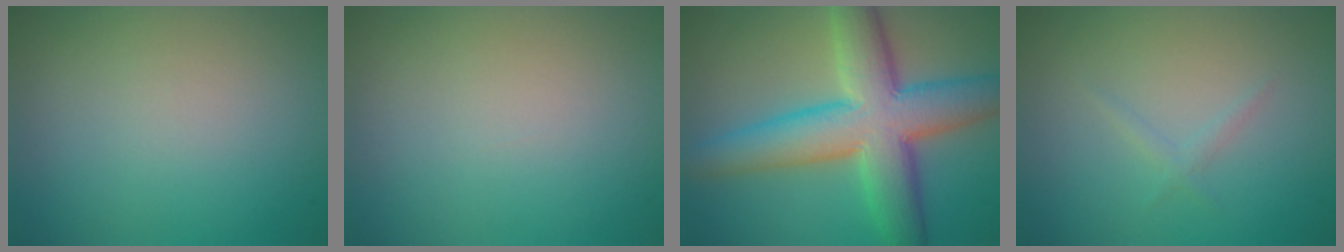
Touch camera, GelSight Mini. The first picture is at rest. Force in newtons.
{"total": 0.0}
{"total": 10.2, "press": 10.2, "slide": 0.2}
{"total": 0.9, "press": 0.9, "slide": 0.1}